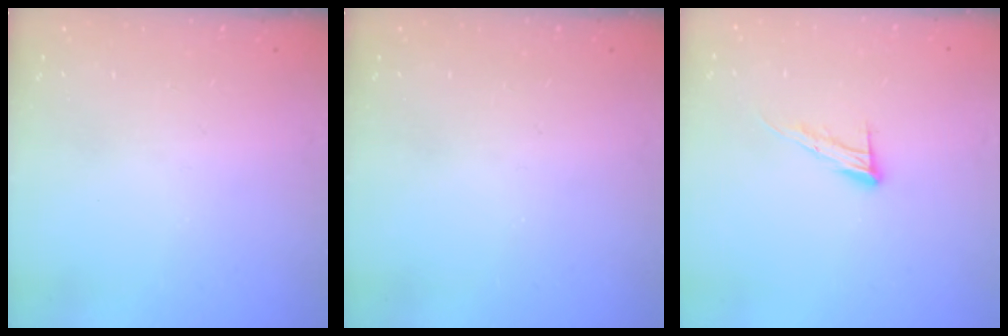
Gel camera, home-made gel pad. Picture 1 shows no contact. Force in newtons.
{"total": 0.0}
{"total": 9.1, "press": 9.1, "slide": 0.6}